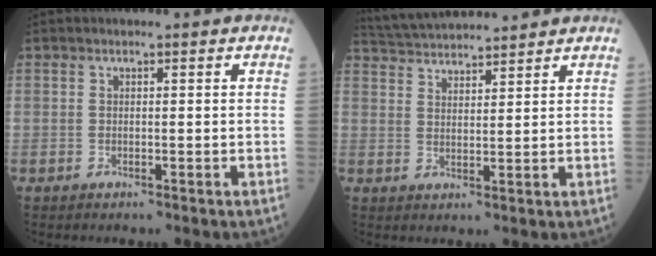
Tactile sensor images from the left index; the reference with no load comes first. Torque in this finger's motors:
{"motor_torque": [-0.01, -0.17, -0.02, 0.00]}